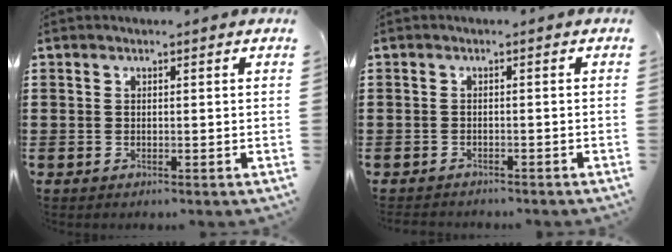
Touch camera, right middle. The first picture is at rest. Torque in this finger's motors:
{"motor_torque": [0.29, -0.20, 0.03, 0.03]}